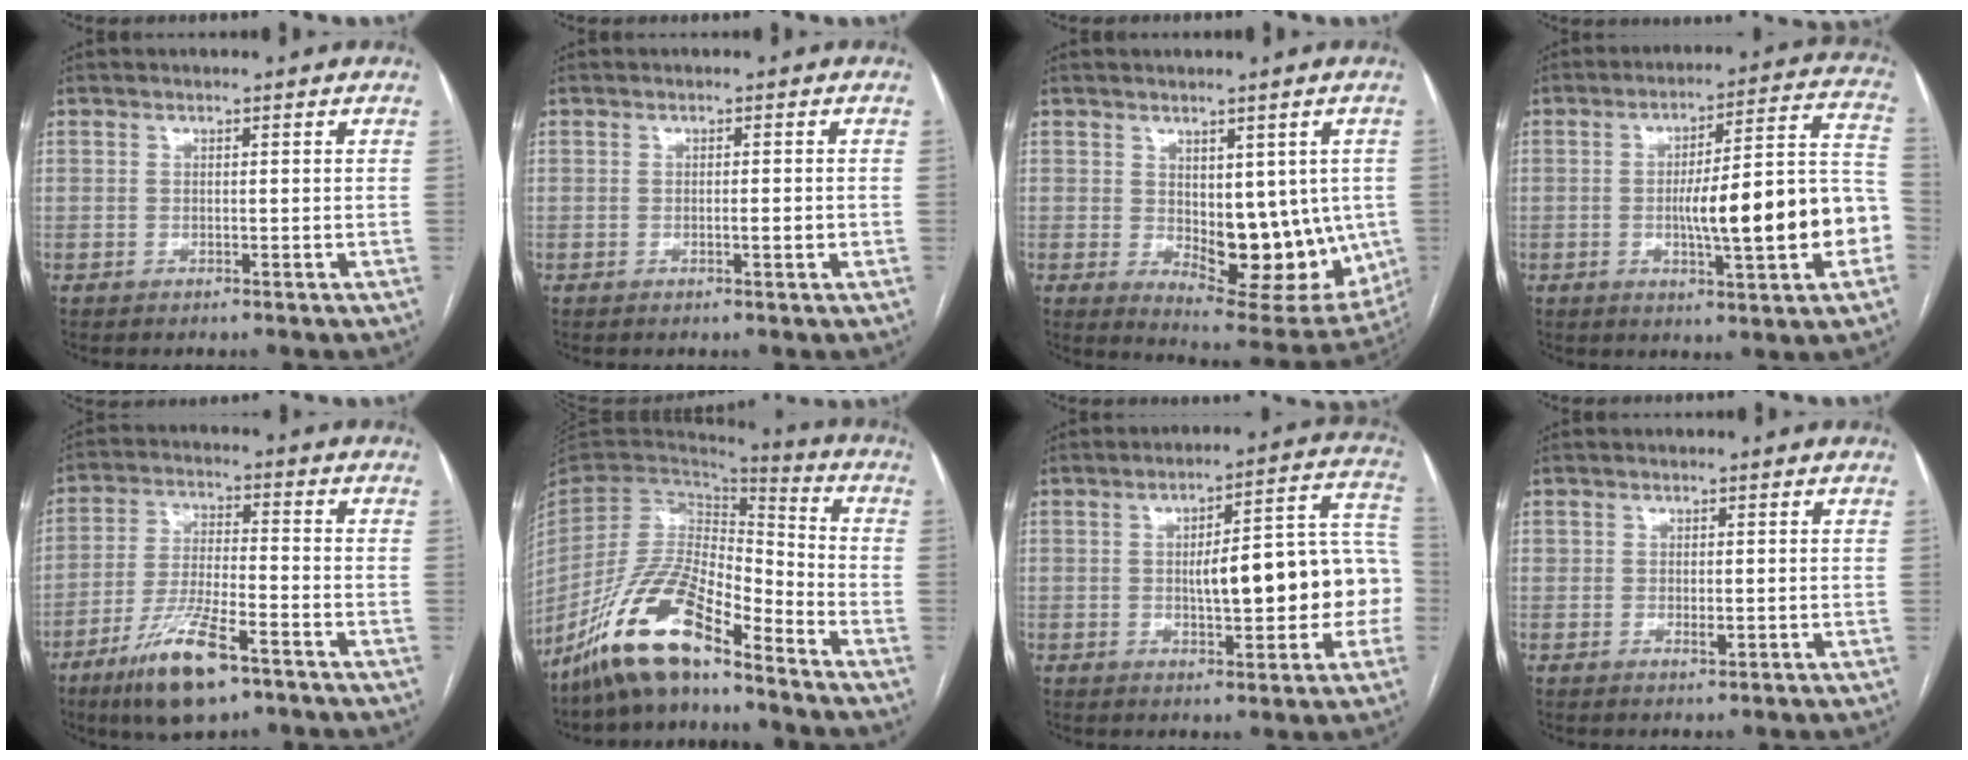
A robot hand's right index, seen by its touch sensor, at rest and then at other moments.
{"total": 1.3, "force": [-0.3, 0.3, 1.3], "torque": [-0.021, 0.000, -0.004]}
{"total": 14.7, "force": [-0.9, 7.0, 12.8], "torque": [-0.161, -0.012, 0.011]}
{"total": 17.5, "force": [-3.5, 2.5, 17.0], "torque": [-0.214, 0.030, -0.044]}
{"total": 12.0, "force": [-7.3, 2.6, 9.1], "torque": [-0.177, -0.018, -0.129]}
{"total": 15.1, "force": [-11.2, 3.9, 9.3], "torque": [-0.182, 0.008, -0.212]}
{"total": 15.8, "force": [-1.3, 4.1, 15.2], "torque": [-0.192, 0.044, -0.009]}
{"total": 1.4, "force": [-0.1, 0.8, 1.1], "torque": [-0.016, -0.003, -0.001]}